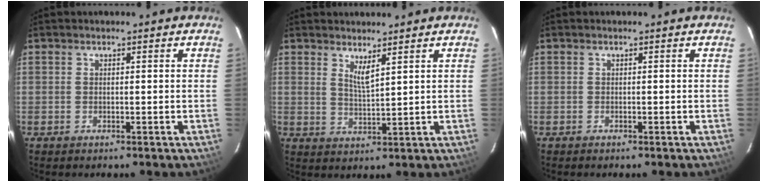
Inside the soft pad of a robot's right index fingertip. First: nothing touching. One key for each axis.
{"total": 3.2, "fx": 2.3, "fy": 0.3, "fz": 2.2, "tx": -0.041, "ty": -0.008, "tz": 0.039}
{"total": 0.0}